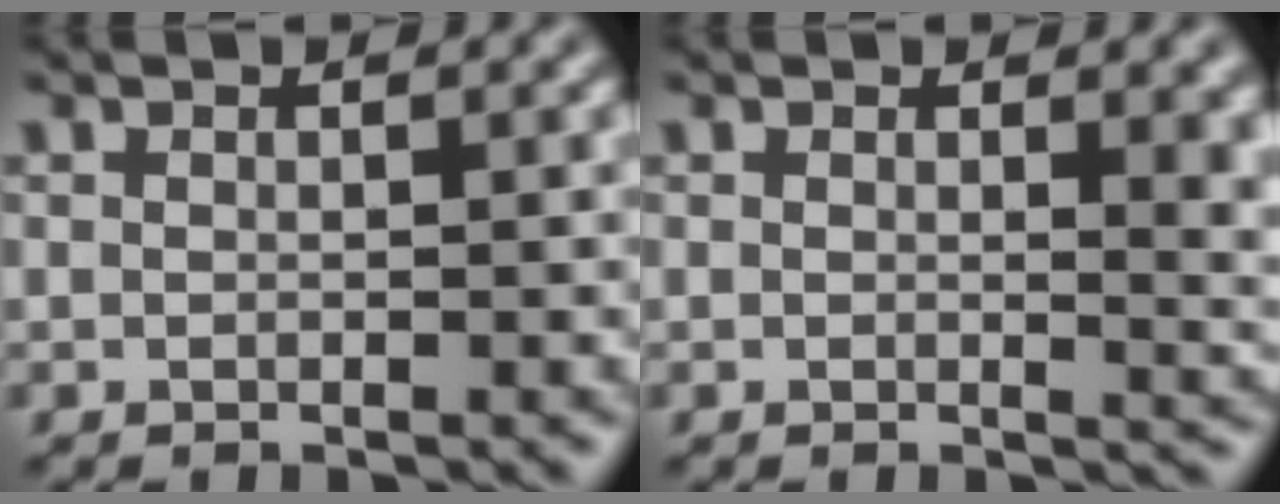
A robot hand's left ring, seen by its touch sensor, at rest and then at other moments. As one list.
[{"total": 3.2, "force": [0.9, 1.2, 2.8], "torque": [-0.026, -0.003, 0.014]}]